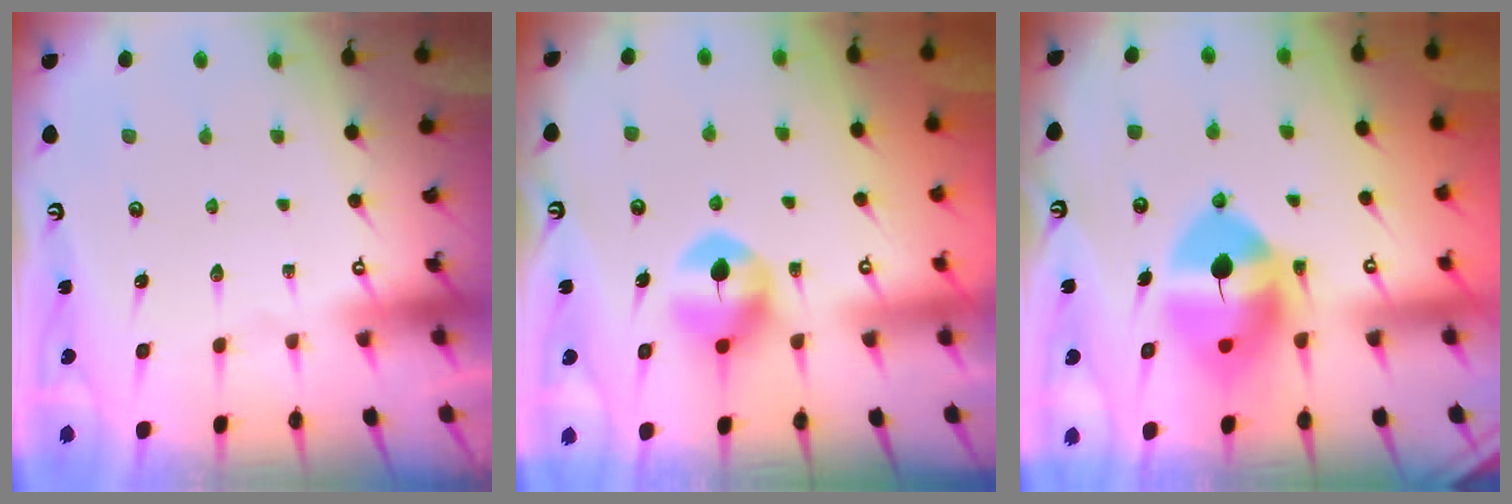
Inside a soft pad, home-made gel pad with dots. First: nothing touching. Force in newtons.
{"total": 9.0, "press": 8.9, "slide": 0.8}
{"total": 14.0, "press": 13.8, "slide": 2.3}